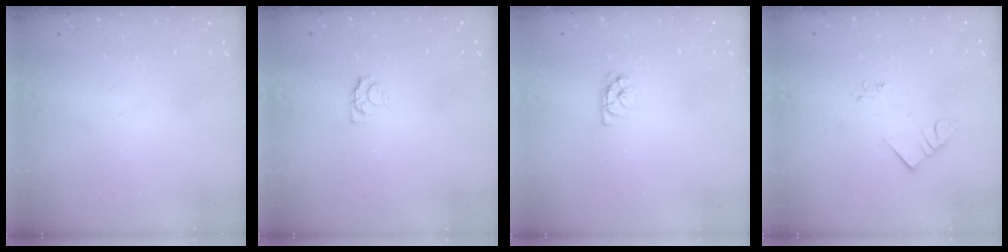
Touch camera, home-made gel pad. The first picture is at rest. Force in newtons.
{"total": 4.0, "press": 4.0, "slide": 0.4}
{"total": 3.9, "press": 3.9, "slide": 0.3}
{"total": 3.5, "press": 3.5, "slide": 0.2}